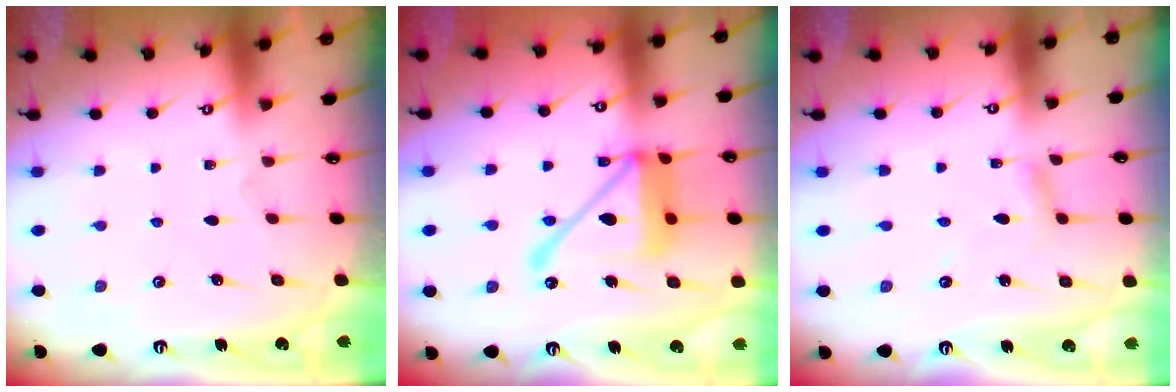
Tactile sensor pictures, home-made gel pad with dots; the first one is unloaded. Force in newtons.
{"total": 17.2, "press": 17.1, "slide": 1.8}
{"total": 2.8, "press": 2.8, "slide": 0.1}